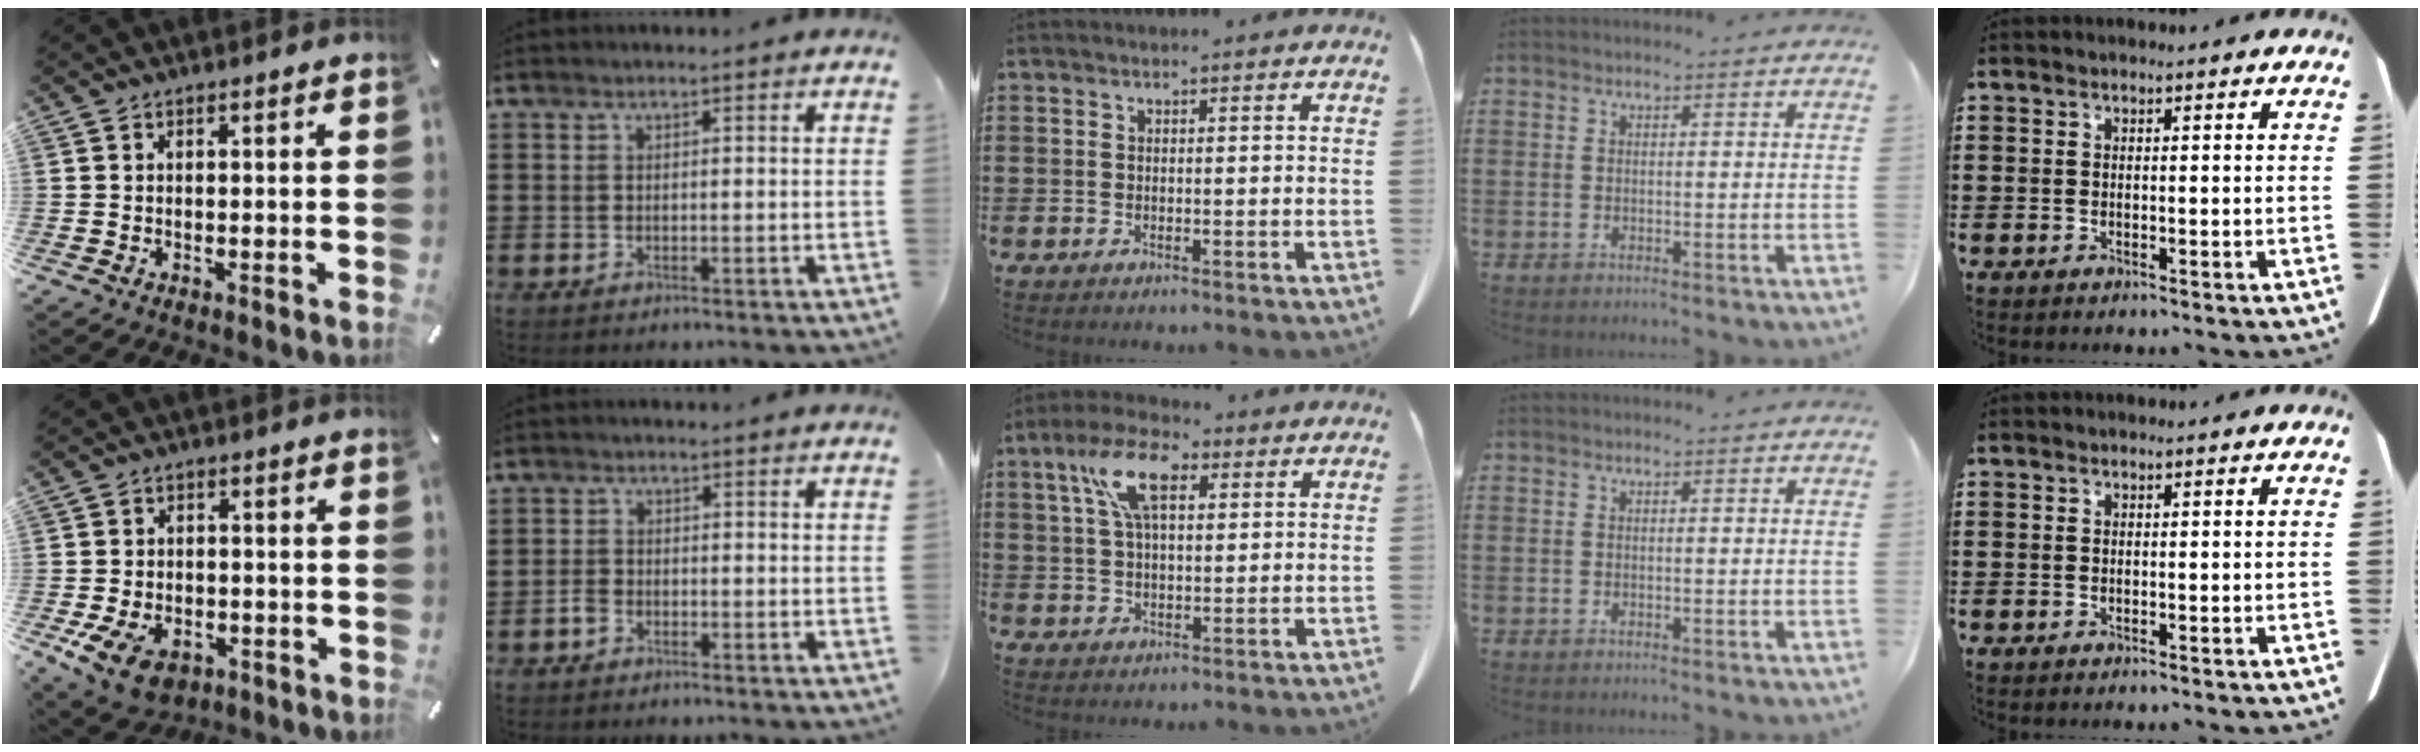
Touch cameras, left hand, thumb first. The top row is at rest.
{"thumb": {"total": 8.4, "force": [-3.7, 5.9, 4.7], "torque": [-0.105, 0.014, -0.064]}, "index": {"total": 1.6, "force": [-1.2, 1.0, 0.7], "torque": [-0.024, 0.000, -0.026]}, "middle": {"total": 9.0, "force": [3.6, 4.0, 7.1], "torque": [-0.157, 0.012, 0.063]}}